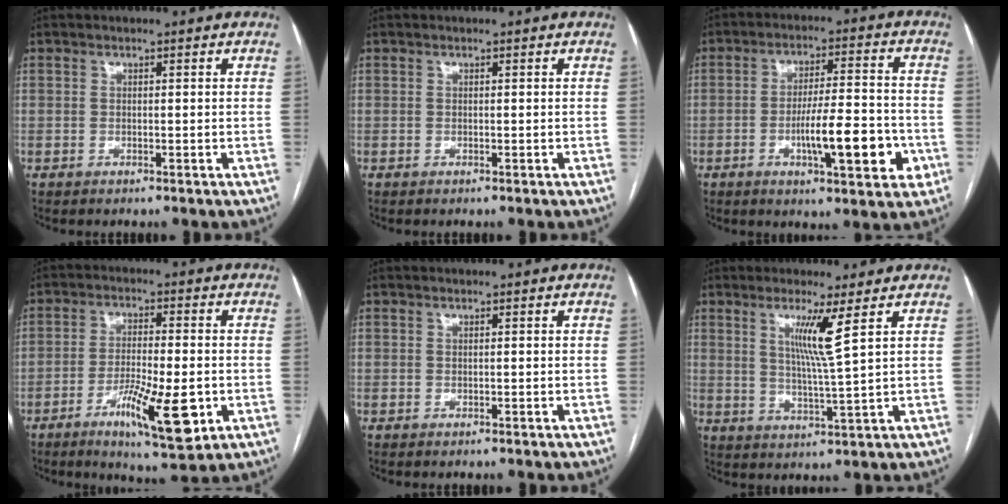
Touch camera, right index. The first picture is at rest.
{"total": 0.0}
{"total": 12.3, "force": [-3.9, 2.3, 11.5], "torque": [-0.178, 0.006, -0.057]}
{"total": 11.1, "force": [-4.0, 2.0, 10.1], "torque": [-0.167, -0.017, -0.061]}
{"total": 0.0}
{"total": 6.2, "force": [2.7, -1.5, 5.3], "torque": [-0.096, -0.017, 0.051]}